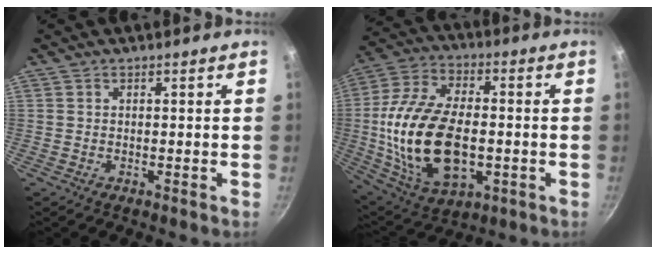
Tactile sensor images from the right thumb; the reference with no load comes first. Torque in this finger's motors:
{"motor_torque": [-0.44, 1.92, 2.23, -0.53, 0.64]}